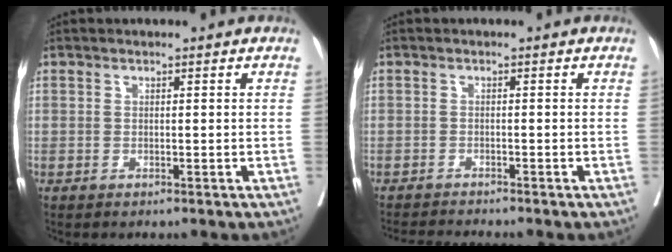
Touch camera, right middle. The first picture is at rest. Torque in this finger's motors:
{"motor_torque": [-0.02, -0.02, 0.00, 0.00]}